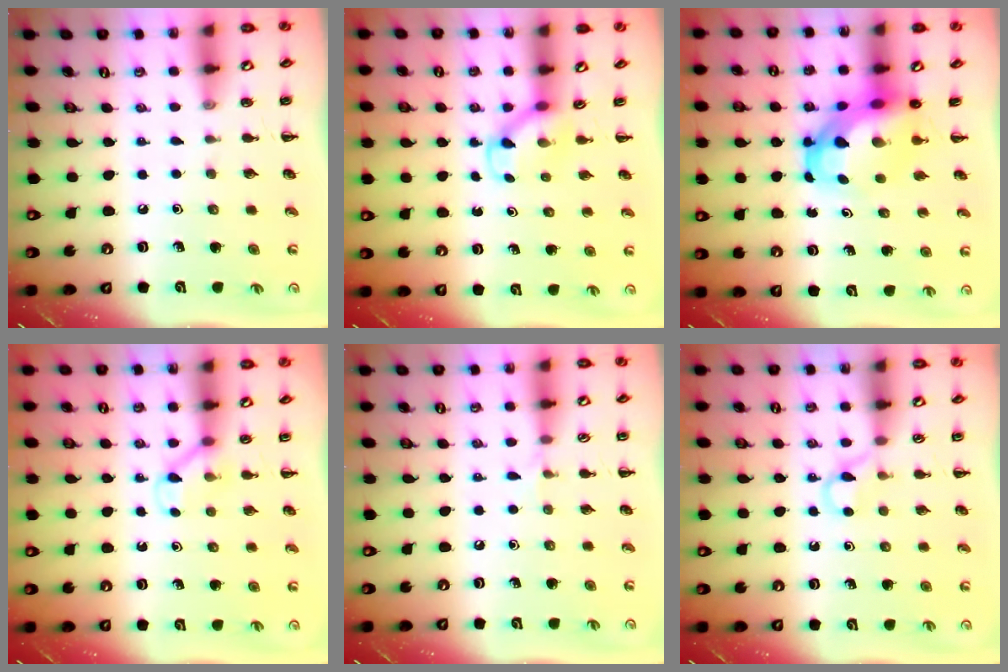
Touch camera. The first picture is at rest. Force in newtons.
{"total": 3.3, "press": 3.0, "slide": 1.2}
{"total": 6.4, "press": 6.2, "slide": 1.8}
{"total": 4.5, "press": 4.2, "slide": 1.5}
{"total": 4.1, "press": 3.8, "slide": 1.5}
{"total": 3.4, "press": 3.2, "slide": 1.1}